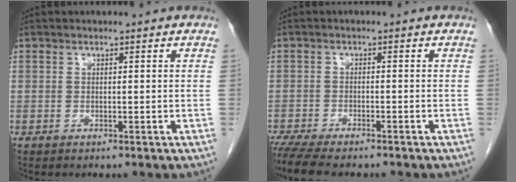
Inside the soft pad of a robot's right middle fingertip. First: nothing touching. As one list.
[{"total": 9.8, "force": [-8.3, 2.3, 4.8], "torque": [-0.078, -0.012, -0.129]}]